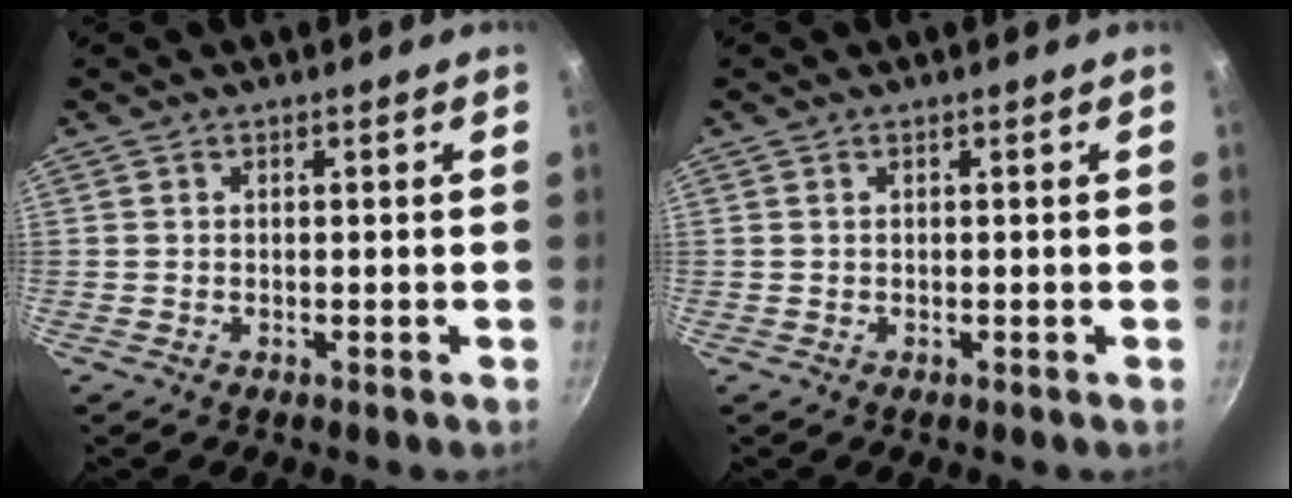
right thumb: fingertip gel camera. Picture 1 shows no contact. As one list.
[{"total": 0.0}]